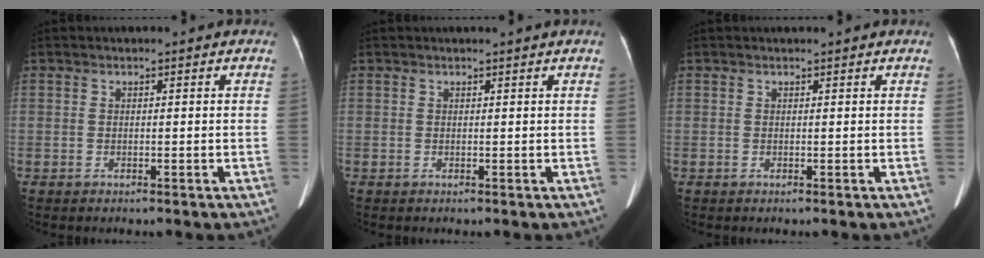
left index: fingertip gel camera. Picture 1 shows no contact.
{"total": 0.9, "force": [0.8, -0.3, 0.4], "torque": [-0.013, -0.001, 0.017]}
{"total": 1.4, "force": [1.3, 0.1, 0.5], "torque": [-0.011, 0.015, 0.019]}